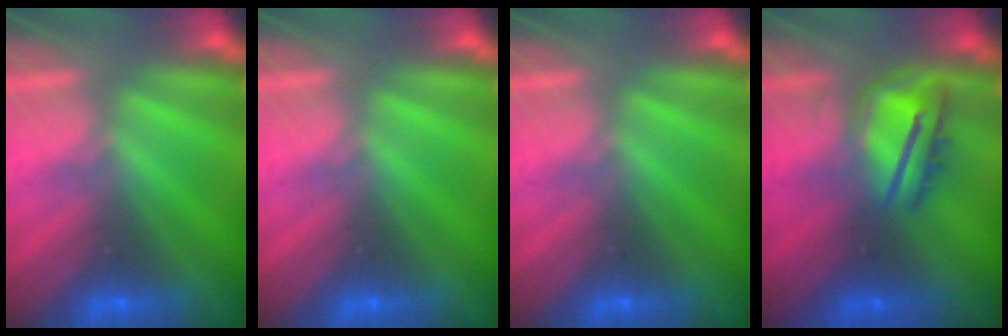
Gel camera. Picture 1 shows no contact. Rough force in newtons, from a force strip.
{"total": 0.0}
{"total": 0.0}
{"total": 3.8}